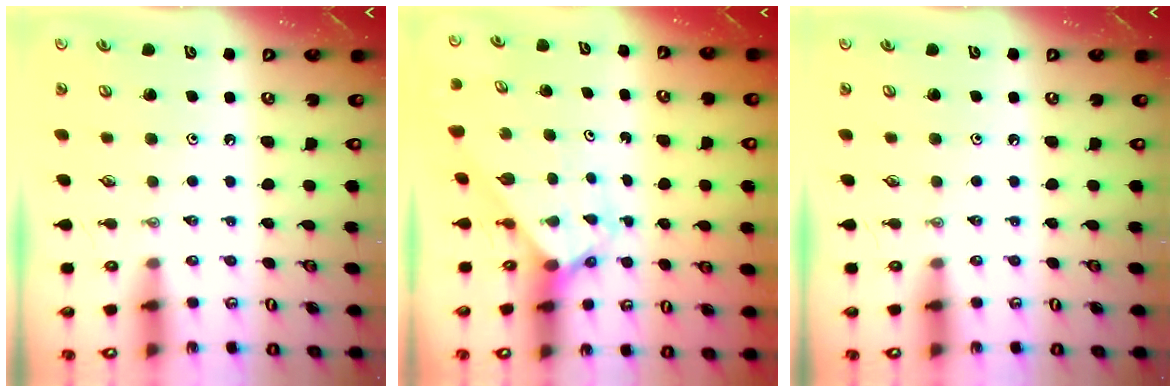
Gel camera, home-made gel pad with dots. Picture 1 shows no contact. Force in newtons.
{"total": 2.5, "press": 2.5, "slide": 0.2}
{"total": 0.0}